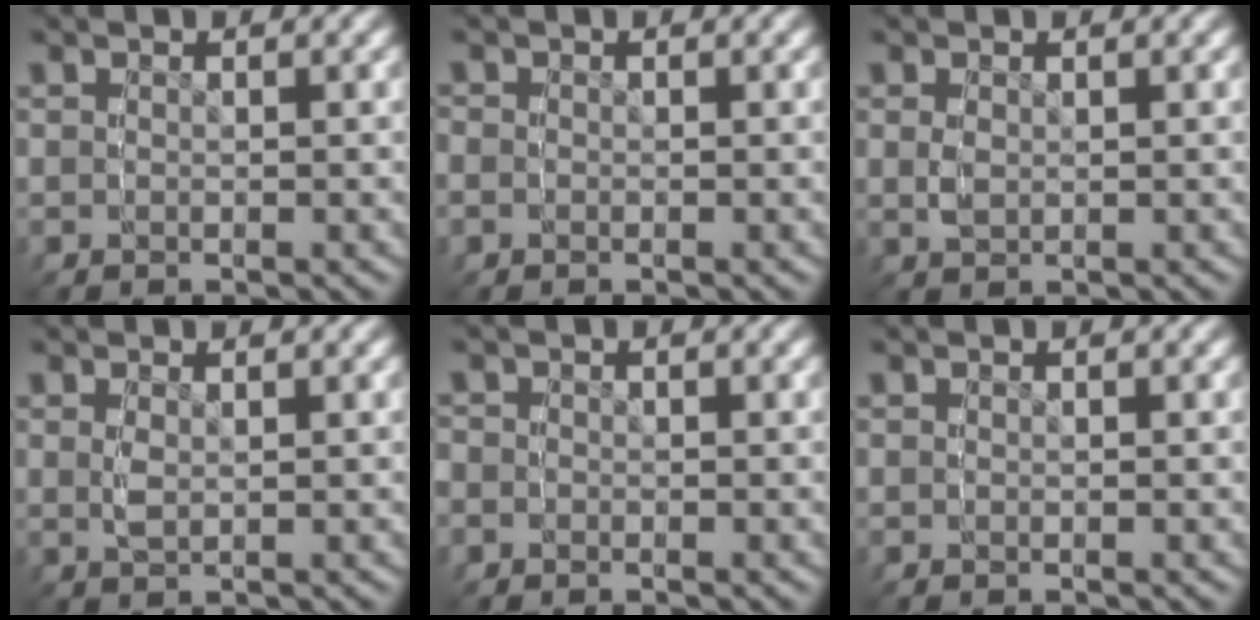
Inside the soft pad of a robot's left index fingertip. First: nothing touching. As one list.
[{"total": 0.9, "force": [-0.6, 0.5, -0.4], "torque": [0.000, -0.012, -0.006]}, {"total": 1.1, "force": [1.0, -0.4, 0.3], "torque": [0.000, 0.006, 0.016]}, {"total": 1.0, "force": [0.7, -0.6, 0.4], "torque": [-0.001, 0.013, 0.009]}, {"total": 1.7, "force": [-0.9, 1.3, -0.6], "torque": [-0.002, -0.018, -0.008]}, {"total": 0.0}]